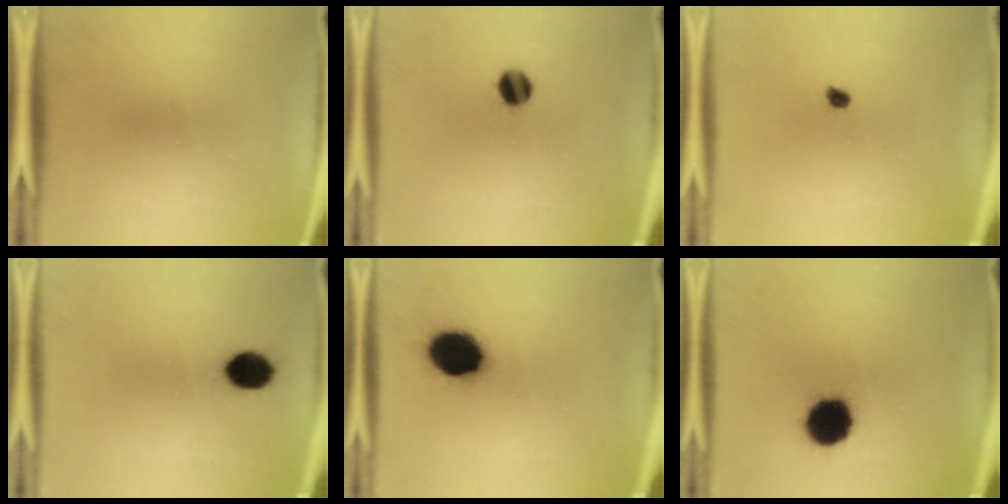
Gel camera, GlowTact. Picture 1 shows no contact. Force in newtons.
{"total": 5.3}
{"total": 1.4}
{"total": 6.8}
{"total": 13.0}
{"total": 14.5}